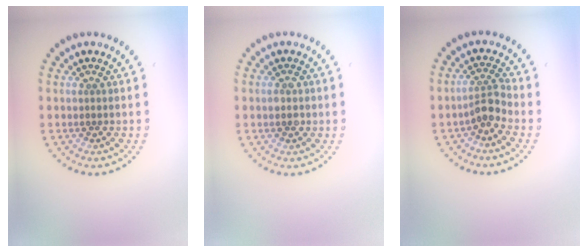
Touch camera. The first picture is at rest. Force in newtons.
{"total": 1.0, "press": 1.0, "slide": 0.2}
{"total": 2.3, "press": 1.8, "slide": 1.5}